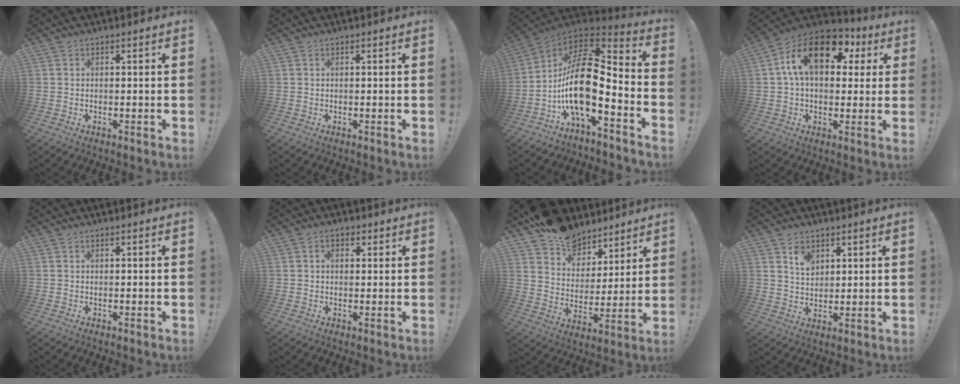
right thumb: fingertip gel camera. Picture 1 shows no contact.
{"total": 0.0}
{"total": 19.0, "force": [-2.9, 7.6, 17.2], "torque": [-0.335, 0.004, -0.051]}
{"total": 17.6, "force": [5.6, 10.2, 13.2], "torque": [-0.218, -0.004, 0.093]}
{"total": 0.0}
{"total": 2.7, "force": [0.6, 2.0, 1.6], "torque": [-0.021, 0.003, 0.010]}
{"total": 13.0, "force": [9.6, 8.2, 3.2], "torque": [-0.064, -0.066, 0.181]}
{"total": 5.7, "force": [3.4, 3.9, 2.3], "torque": [-0.018, -0.022, 0.059]}